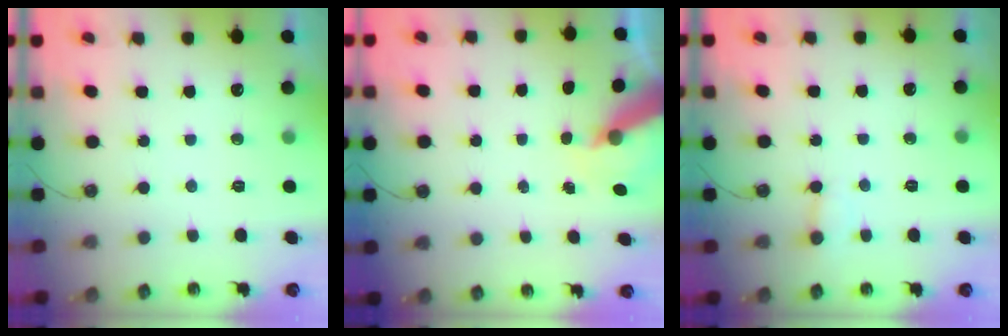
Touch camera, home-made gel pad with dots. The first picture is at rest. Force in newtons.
{"total": 7.4, "press": 7.4, "slide": 0.8}
{"total": 3.4, "press": 3.4, "slide": 0.6}